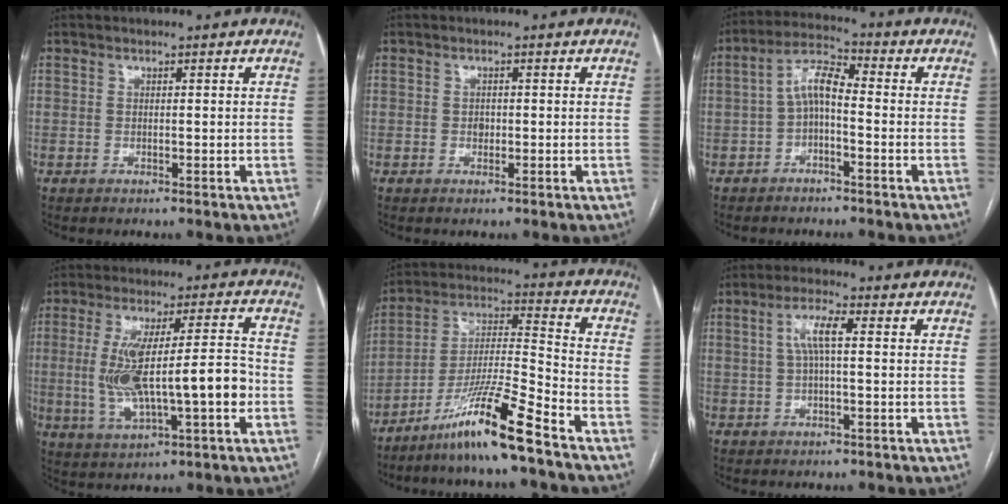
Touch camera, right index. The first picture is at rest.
{"total": 0.9, "force": [0.0, 0.7, 0.6], "torque": [-0.006, 0.003, 0.002]}
{"total": 6.1, "force": [-0.8, 2.0, 5.7], "torque": [-0.111, 0.028, -0.020]}
{"total": 14.5, "force": [-1.6, 3.1, 14.1], "torque": [-0.264, 0.020, -0.013]}
{"total": 14.0, "force": [-9.9, -0.8, 9.8], "torque": [-0.191, -0.015, -0.181]}
{"total": 4.8, "force": [0.8, 0.7, 4.7], "torque": [-0.092, 0.013, 0.016]}